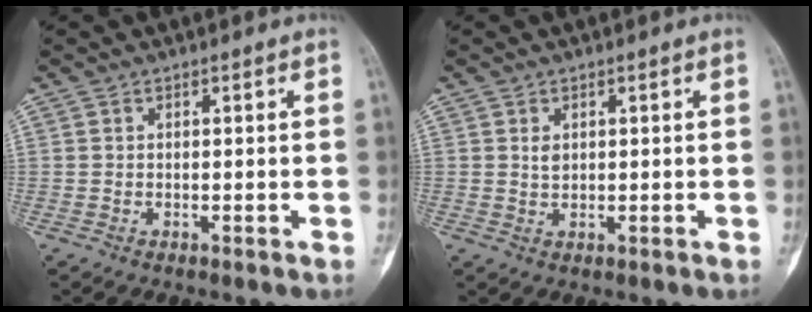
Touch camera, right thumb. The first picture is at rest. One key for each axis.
{"total": 1.6, "fx": 0.6, "fy": 1.0, "fz": 1.1, "tx": -0.011, "ty": -0.003, "tz": 0.013}